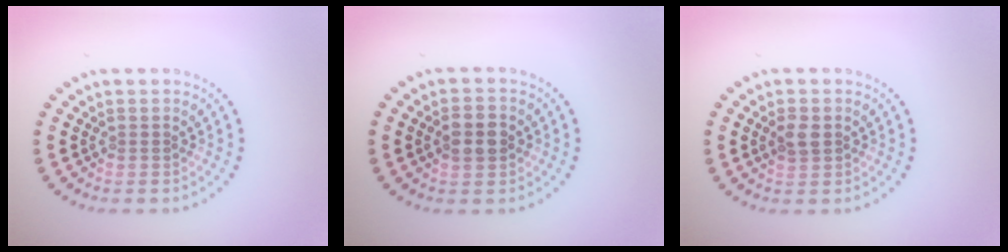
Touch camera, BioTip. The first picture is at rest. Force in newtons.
{"total": 3.3, "press": 3.3, "slide": 0.1}
{"total": 1.7, "press": 1.7, "slide": 0.2}